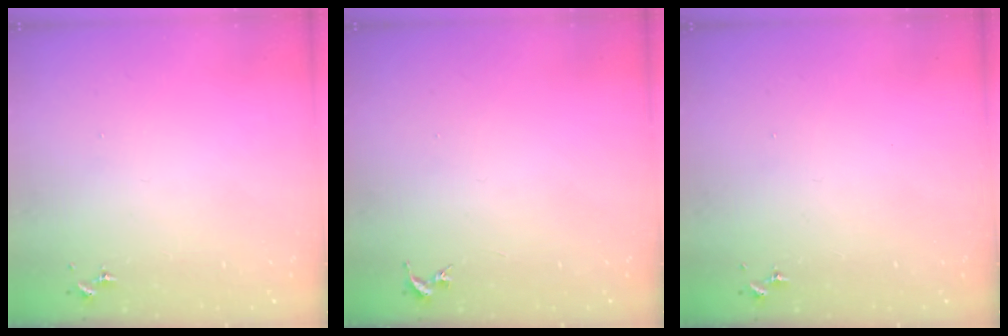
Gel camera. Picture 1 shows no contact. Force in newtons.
{"total": 0.0}
{"total": 0.0}